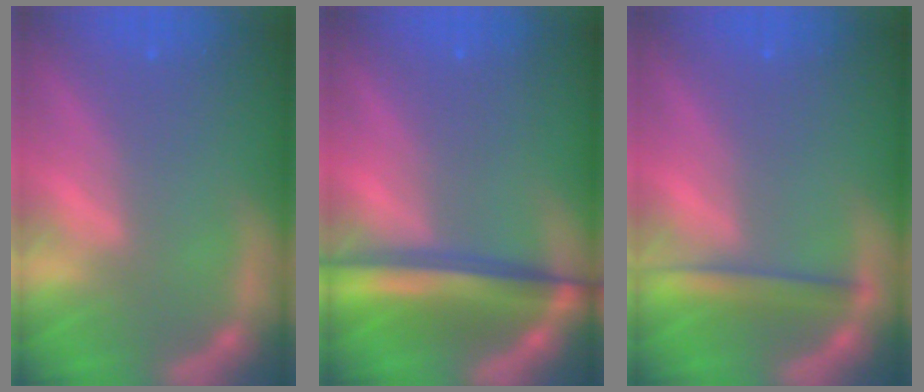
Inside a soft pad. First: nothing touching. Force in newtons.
{"total": 7.1}
{"total": 2.9}